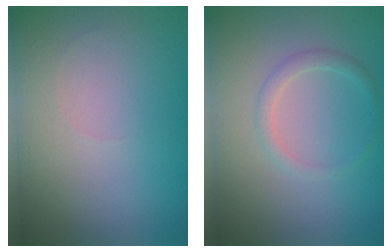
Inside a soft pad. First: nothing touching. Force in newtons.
{"total": 1.5, "press": 1.5, "slide": 0.2}